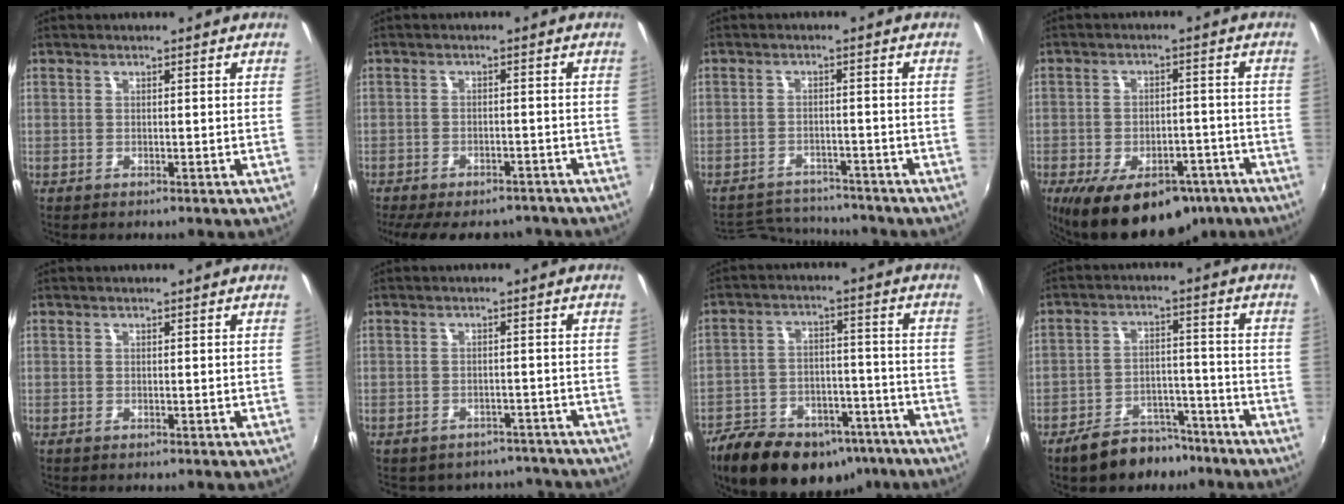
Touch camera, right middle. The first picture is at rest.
{"total": 14.0, "force": [-11.4, 5.3, 6.1], "torque": [-0.133, -0.021, -0.152]}
{"total": 9.4, "force": [-8.9, 2.5, 1.5], "torque": [-0.048, 0.015, -0.132]}
{"total": 18.2, "force": [-12.0, 9.3, 10.1], "torque": [-0.190, -0.013, -0.158]}
{"total": 0.0}
{"total": 9.2, "force": [-7.8, 4.4, 1.9], "torque": [-0.046, 0.007, -0.091]}
{"total": 21.5, "force": [-15.1, 11.0, 10.6], "torque": [-0.215, 0.001, -0.210]}
{"total": 9.9, "force": [-8.0, 4.9, 3.1], "torque": [-0.066, 0.019, -0.106]}